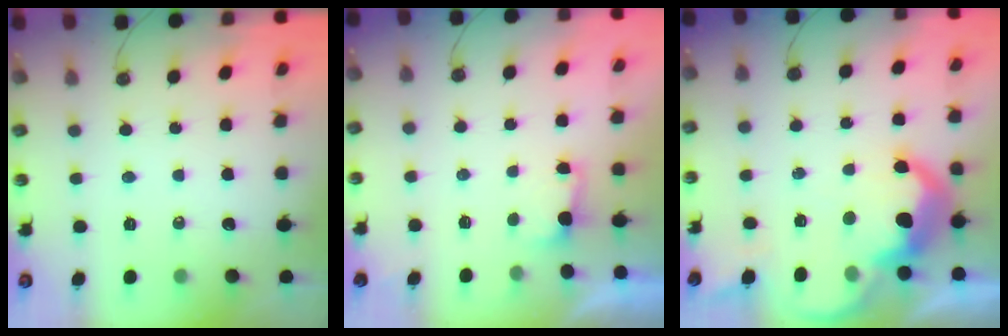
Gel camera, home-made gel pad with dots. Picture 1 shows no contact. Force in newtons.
{"total": 2.2, "press": 2.0, "slide": 0.9}
{"total": 12.7, "press": 12.7, "slide": 0.9}